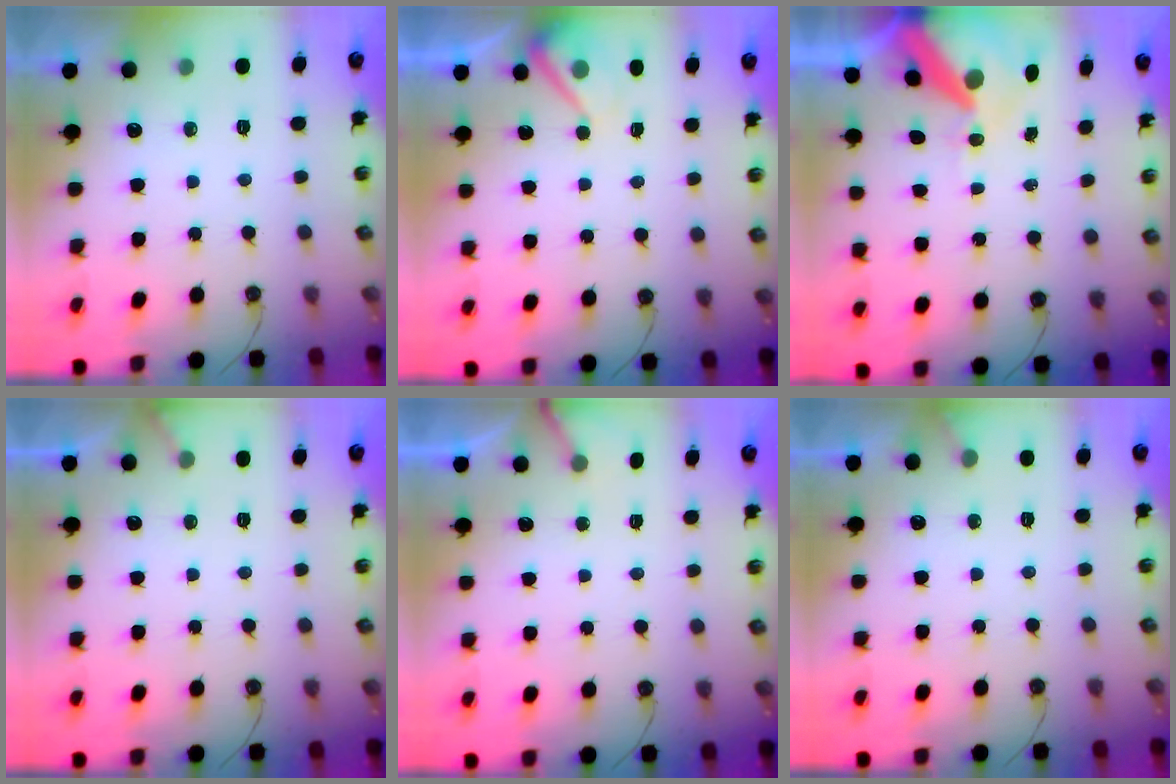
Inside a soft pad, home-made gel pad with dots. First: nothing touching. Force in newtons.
{"total": 5.7, "press": 5.6, "slide": 1.1}
{"total": 11.9, "press": 11.8, "slide": 1.4}
{"total": 2.5, "press": 2.5, "slide": 0.2}
{"total": 3.3, "press": 3.3, "slide": 0.3}
{"total": 4.6, "press": 4.6, "slide": 0.3}